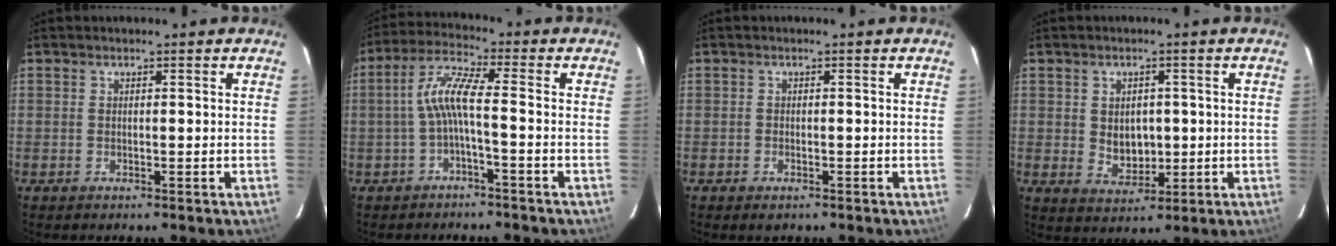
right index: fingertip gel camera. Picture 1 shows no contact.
{"total": 6.3, "force": [-1.6, 0.5, 6.0], "torque": [-0.143, 0.015, -0.030]}
{"total": 1.2, "force": [-0.8, 0.7, 0.5], "torque": [-0.009, -0.003, -0.015]}
{"total": 5.5, "force": [0.2, 4.4, 3.3], "torque": [-0.054, -0.002, 0.017]}